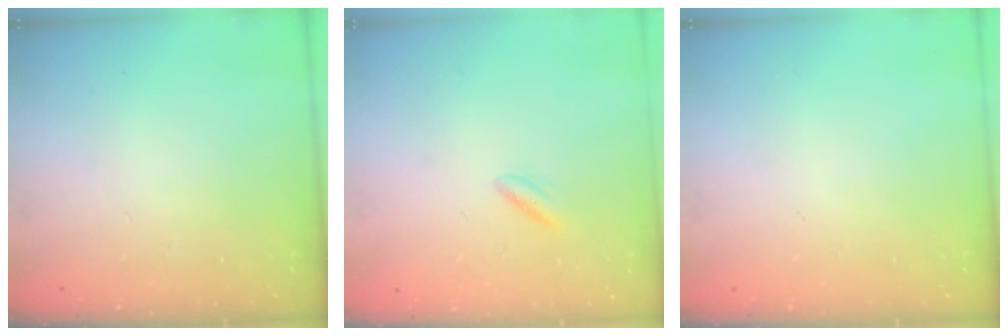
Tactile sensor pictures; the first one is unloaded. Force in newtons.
{"total": 2.8, "press": 2.8, "slide": 0.5}
{"total": 0.0}